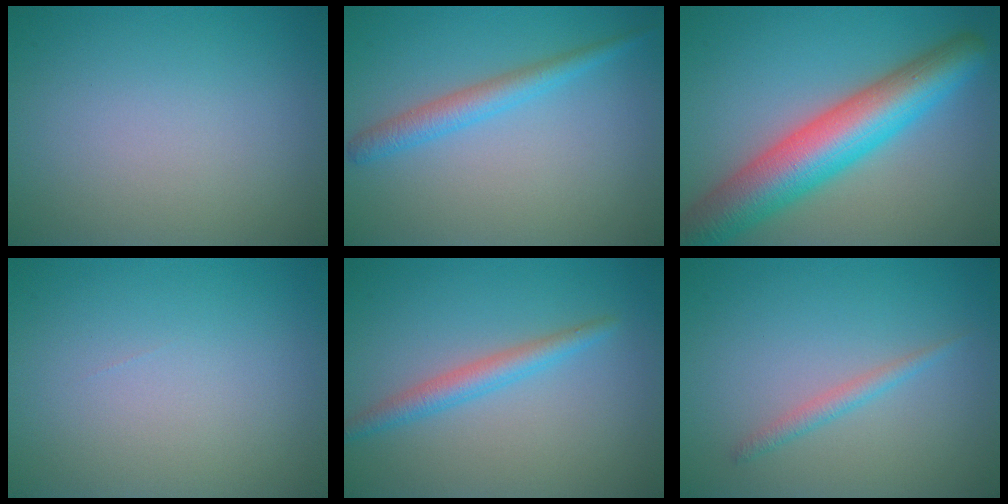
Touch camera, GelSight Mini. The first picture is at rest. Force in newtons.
{"total": 2.6, "press": 2.6, "slide": 0.2}
{"total": 9.7, "press": 9.7, "slide": 0.3}
{"total": 0.0}
{"total": 2.4, "press": 2.4, "slide": 0.1}
{"total": 1.3, "press": 1.3, "slide": 0.1}